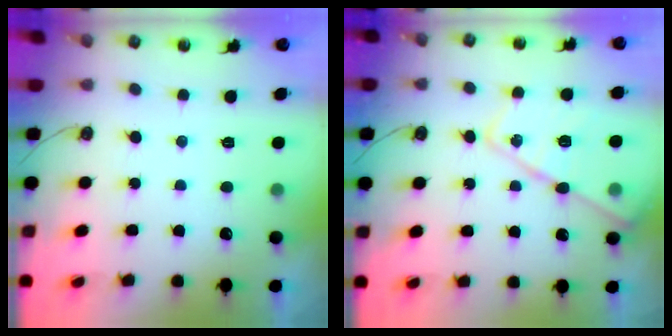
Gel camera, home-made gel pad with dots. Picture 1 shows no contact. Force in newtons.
{"total": 18.2, "press": 18.1, "slide": 1.6}